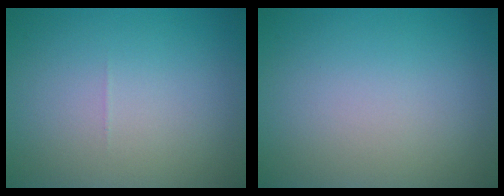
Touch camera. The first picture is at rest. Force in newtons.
{"total": 0.0}